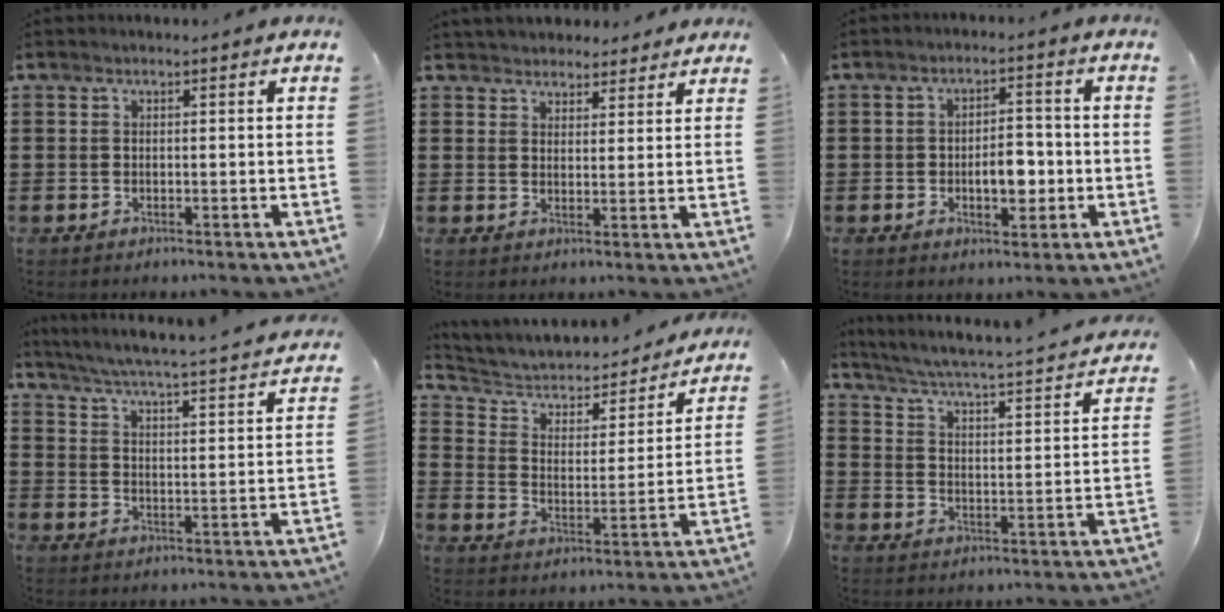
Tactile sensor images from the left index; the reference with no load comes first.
{"total": 3.3, "force": [3.1, 1.1, -0.3], "torque": [-0.005, -0.002, 0.060]}
{"total": 5.4, "force": [-1.1, 2.9, 4.5], "torque": [-0.066, 0.001, -0.025]}
{"total": 4.4, "force": [4.0, -0.6, 1.8], "torque": [-0.056, -0.038, 0.058]}
{"total": 3.8, "force": [3.1, 2.0, 1.0], "torque": [-0.044, -0.026, 0.043]}
{"total": 2.9, "force": [2.5, -0.3, 1.5], "torque": [-0.047, -0.034, 0.029]}